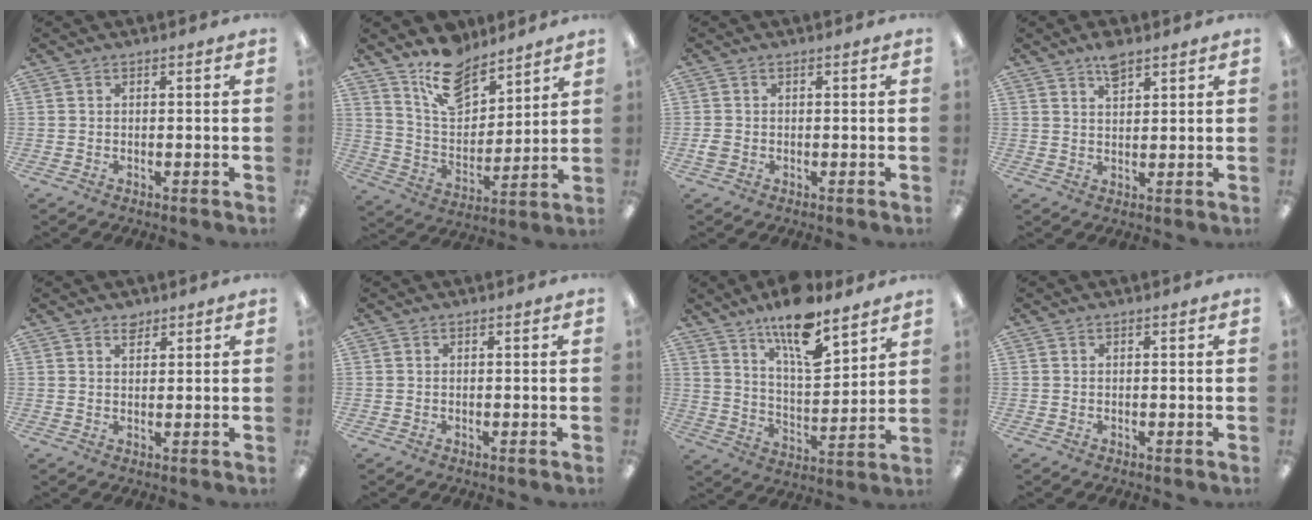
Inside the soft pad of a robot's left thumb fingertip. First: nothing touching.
{"total": 13.5, "force": [10.5, 6.5, 5.4], "torque": [-0.101, -0.060, 0.198]}
{"total": 1.7, "force": [-0.4, 1.4, 0.9], "torque": [-0.014, 0.003, -0.007]}
{"total": 4.4, "force": [3.3, 1.7, 2.5], "torque": [-0.040, -0.012, 0.057]}
{"total": 2.3, "force": [1.9, 1.1, 0.8], "torque": [-0.011, -0.005, 0.034]}
{"total": 0.0}
{"total": 15.0, "force": [11.2, 4.8, 8.8], "torque": [-0.150, -0.063, 0.190]}
{"total": 0.0}